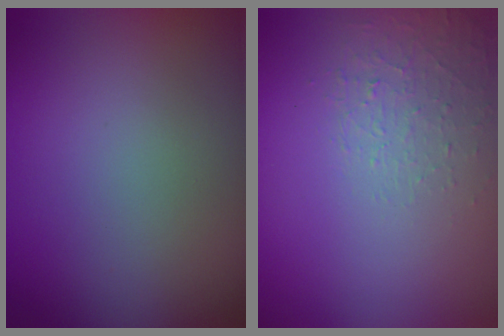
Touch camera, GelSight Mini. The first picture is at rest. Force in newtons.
{"total": 1.3, "press": 0.4, "slide": 1.2}